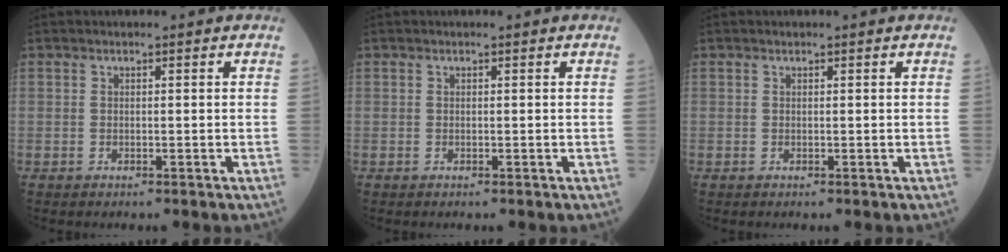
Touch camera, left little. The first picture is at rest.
{"total": 0.0}
{"total": 0.0}